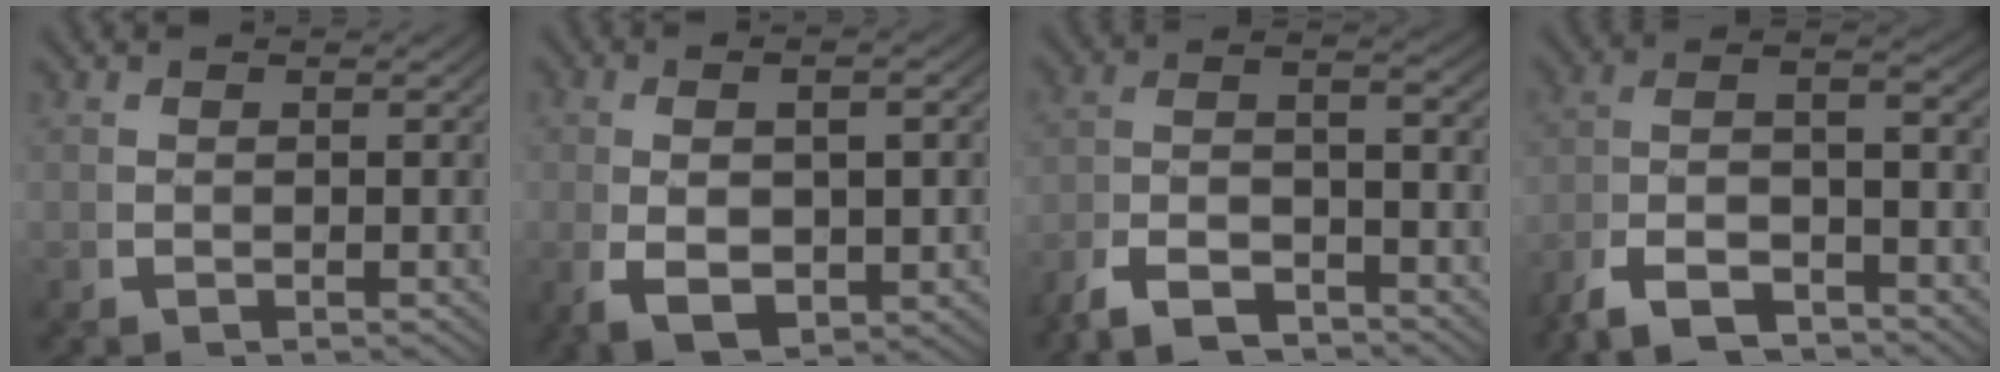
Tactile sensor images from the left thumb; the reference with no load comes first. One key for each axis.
{"total": 6.9, "fx": -1.4, "fy": 3.8, "fz": 5.7, "tx": -0.122, "ty": -0.023, "tz": 0.000}
{"total": 6.1, "fx": -3.0, "fy": 3.1, "fz": 4.4, "tx": -0.080, "ty": -0.009, "tz": -0.054}
{"total": 8.0, "fx": -2.8, "fy": 4.6, "fz": 5.9, "tx": -0.112, "ty": -0.011, "tz": -0.051}